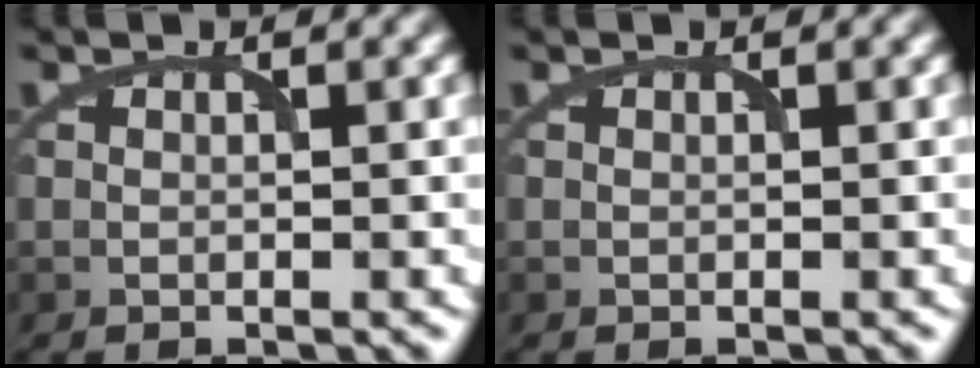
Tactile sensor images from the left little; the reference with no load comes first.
{"total": 0.0}